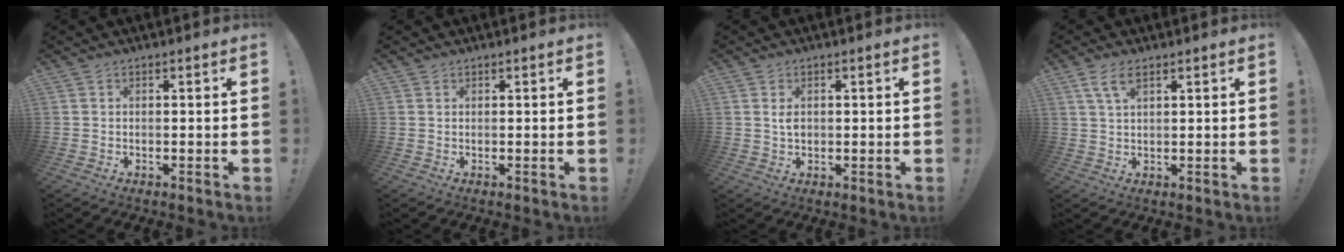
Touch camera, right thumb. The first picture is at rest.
{"total": 0.6, "force": [0.5, 0.3, 0.0], "torque": [0.005, -0.003, 0.009]}
{"total": 2.3, "force": [0.4, 1.6, 1.5], "torque": [-0.021, 0.000, 0.005]}
{"total": 5.2, "force": [2.6, 1.9, 4.0], "torque": [-0.073, -0.001, 0.047]}